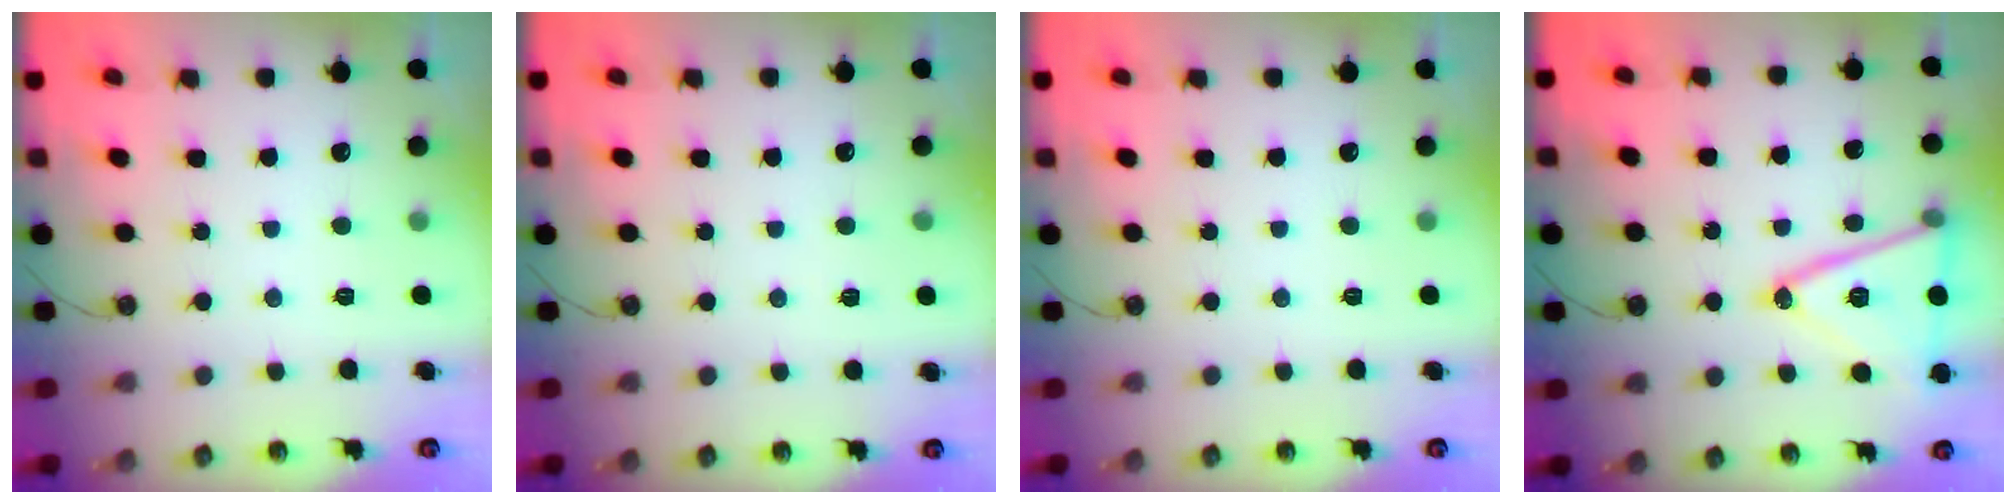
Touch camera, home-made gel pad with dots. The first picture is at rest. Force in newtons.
{"total": 2.8, "press": 2.2, "slide": 1.6}
{"total": 0.0}
{"total": 18.1, "press": 17.8, "slide": 3.4}